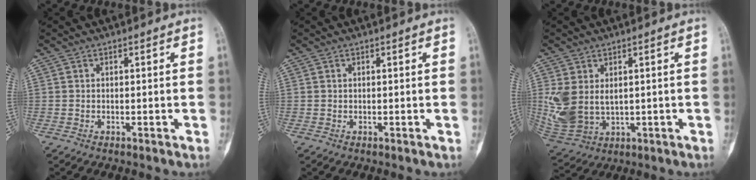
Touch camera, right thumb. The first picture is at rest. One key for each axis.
{"total": 0.0}
{"total": 10.3, "fx": 1.3, "fy": 7.2, "fz": 7.2, "tx": -0.155, "ty": -0.012, "tz": 0.047}